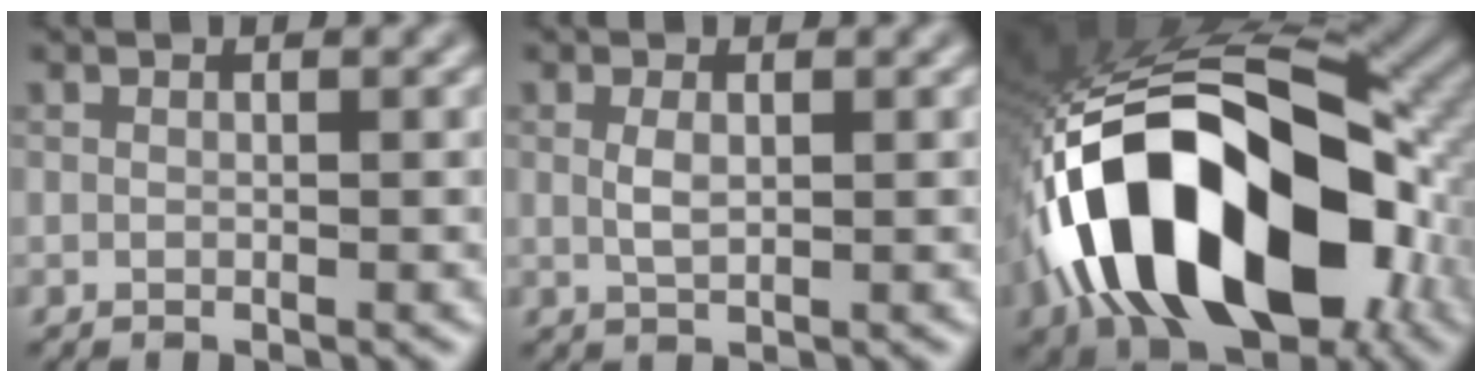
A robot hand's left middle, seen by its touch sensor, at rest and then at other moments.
{"total": 1.4, "force": [0.3, 0.6, 1.2], "torque": [-0.031, -0.001, 0.009]}
{"total": 18.2, "force": [-5.4, 10.1, 14.1], "torque": [-0.238, -0.001, -0.095]}